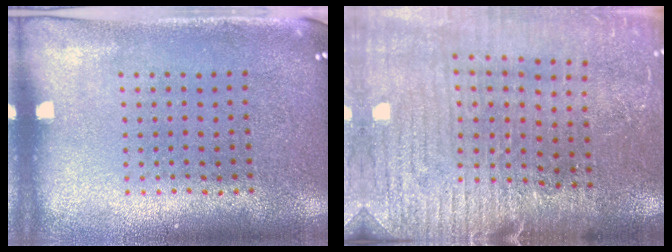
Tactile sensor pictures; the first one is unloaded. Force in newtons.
{"total": 2.9, "press": 2.9, "slide": 0.6}